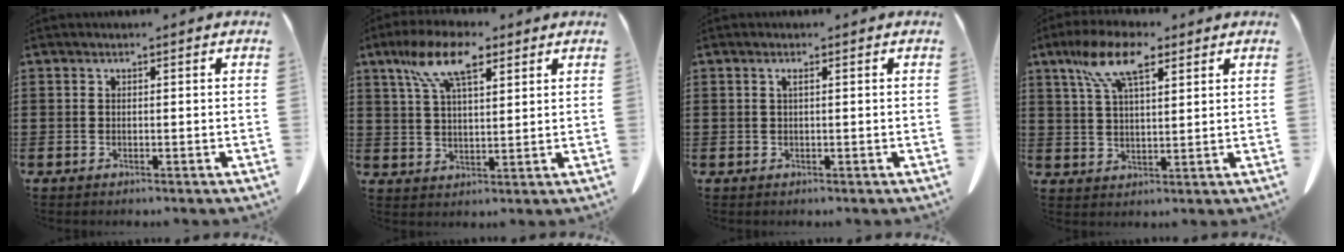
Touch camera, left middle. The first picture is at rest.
{"total": 10.0, "force": [6.0, 3.6, 7.1], "torque": [-0.154, 0.005, 0.109]}
{"total": 0.8, "force": [0.2, 0.2, 0.8], "torque": [-0.017, 0.001, 0.004]}
{"total": 9.3, "force": [5.6, 3.3, 6.7], "torque": [-0.146, 0.005, 0.101]}